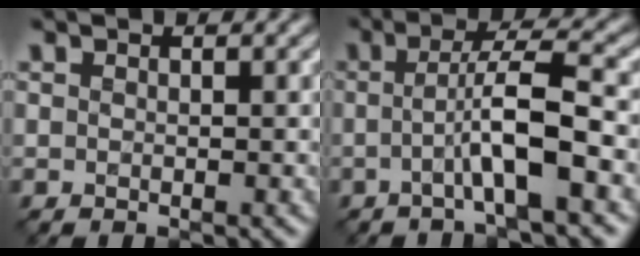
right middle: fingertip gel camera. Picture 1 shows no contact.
{"total": 5.3, "force": [-1.0, 0.7, 5.2], "torque": [-0.088, 0.015, -0.028]}